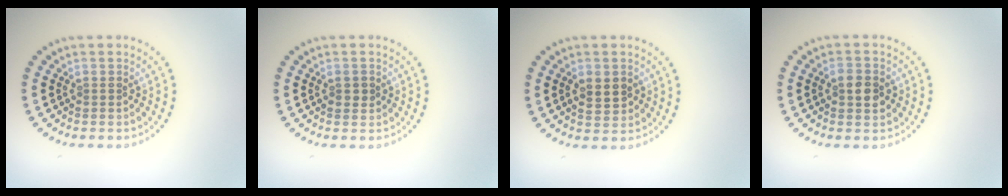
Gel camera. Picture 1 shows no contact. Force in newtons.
{"total": 1.2, "press": 1.2, "slide": 0.1}
{"total": 2.6, "press": 2.6, "slide": 0.1}
{"total": 2.6, "press": 2.6, "slide": 0.1}